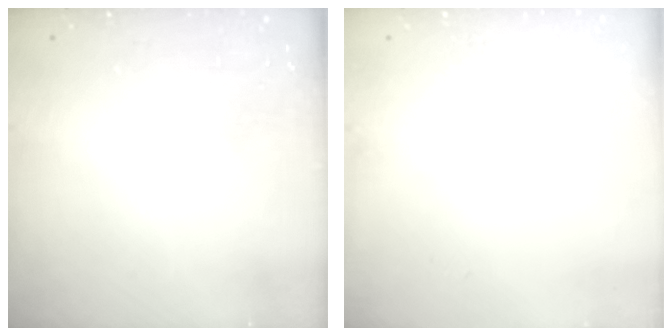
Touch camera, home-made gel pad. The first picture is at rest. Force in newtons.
{"total": 0.0}